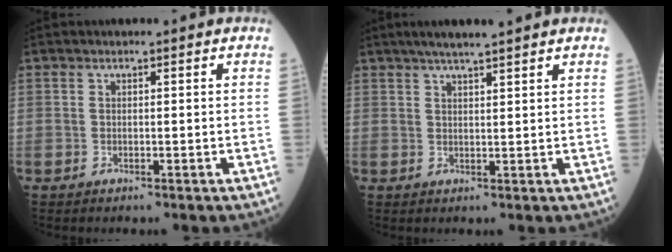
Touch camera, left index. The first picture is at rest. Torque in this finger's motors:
{"motor_torque": [0.28, -0.32, 0.05, 0.06]}